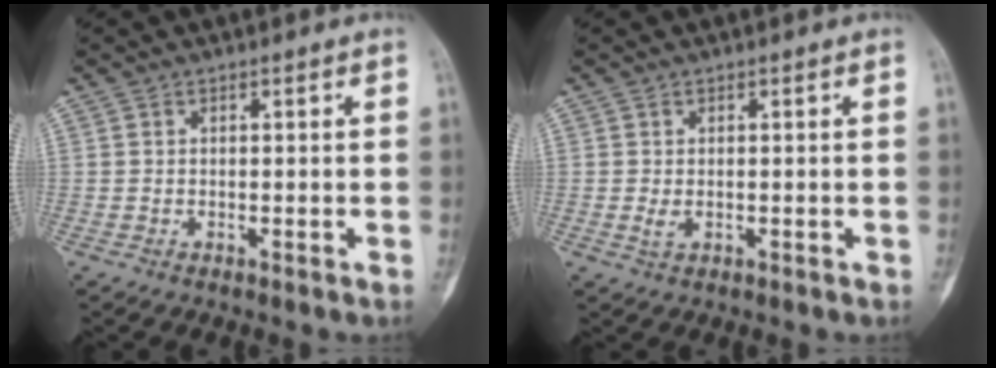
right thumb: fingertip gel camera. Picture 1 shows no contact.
{"total": 1.4, "force": [-0.1, 0.9, 1.0], "torque": [-0.023, -0.004, -0.002]}